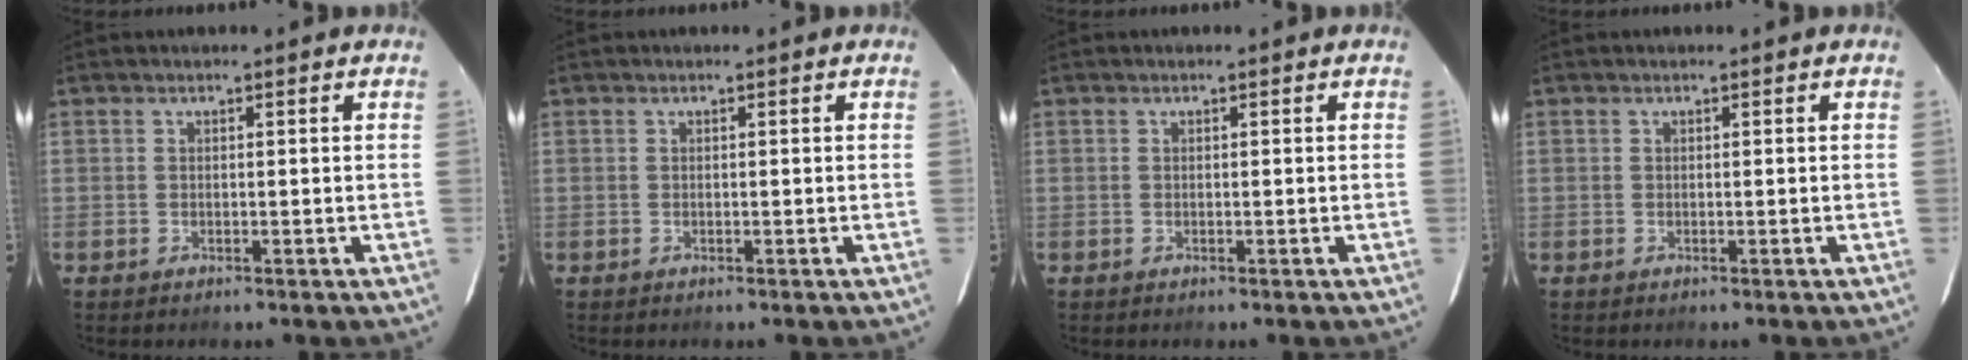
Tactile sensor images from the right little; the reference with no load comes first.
{"total": 0.0}
{"total": 0.0}
{"total": 0.0}